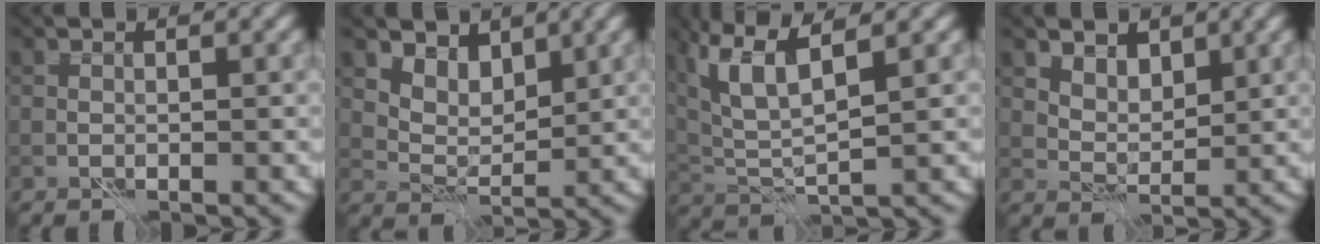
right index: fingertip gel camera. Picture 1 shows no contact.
{"total": 3.5, "force": [2.5, 2.0, 1.4], "torque": [-0.038, -0.026, 0.056]}
{"total": 6.9, "force": [3.4, 2.2, 5.6], "torque": [-0.127, 0.009, 0.067]}
{"total": 3.3, "force": [2.2, 2.0, 1.5], "torque": [-0.038, -0.018, 0.053]}